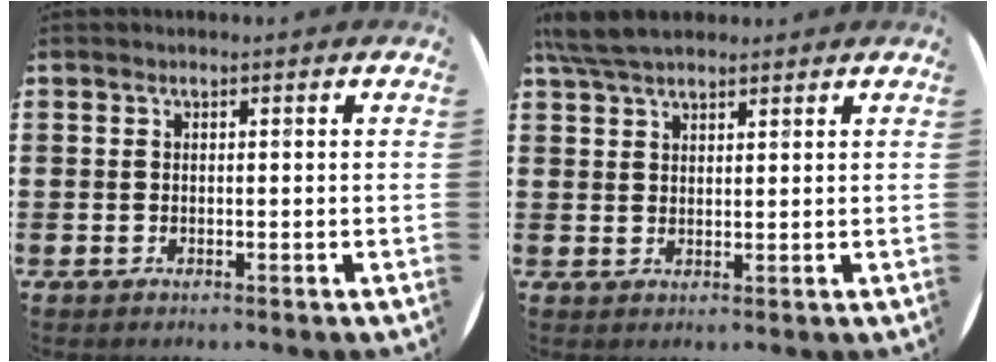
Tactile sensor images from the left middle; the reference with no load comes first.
{"total": 5.3, "force": [4.6, 1.5, 2.3], "torque": [-0.054, -0.001, 0.087]}